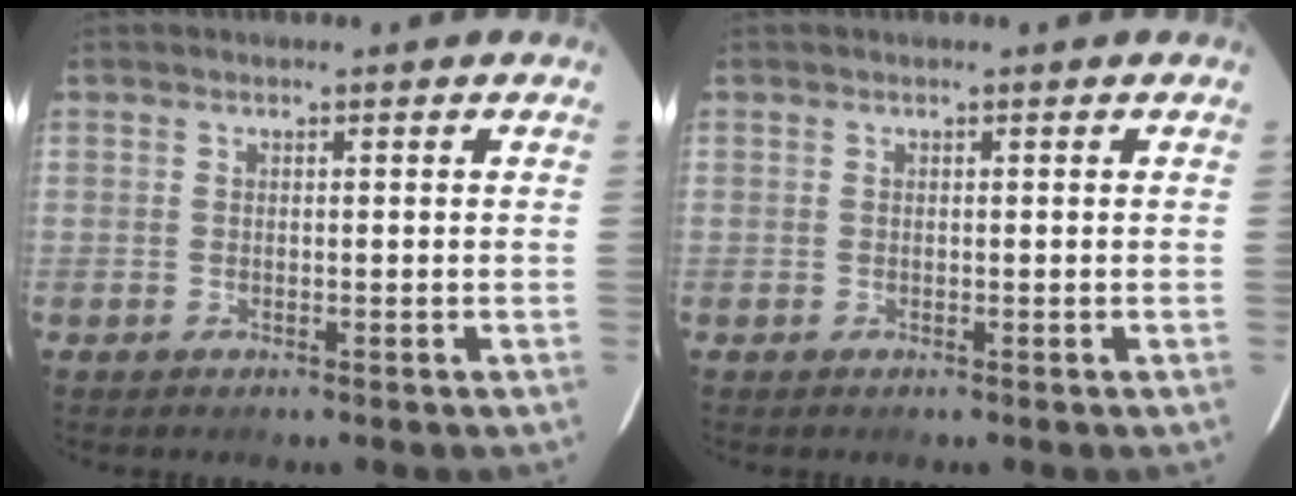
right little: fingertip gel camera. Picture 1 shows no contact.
{"total": 0.0}